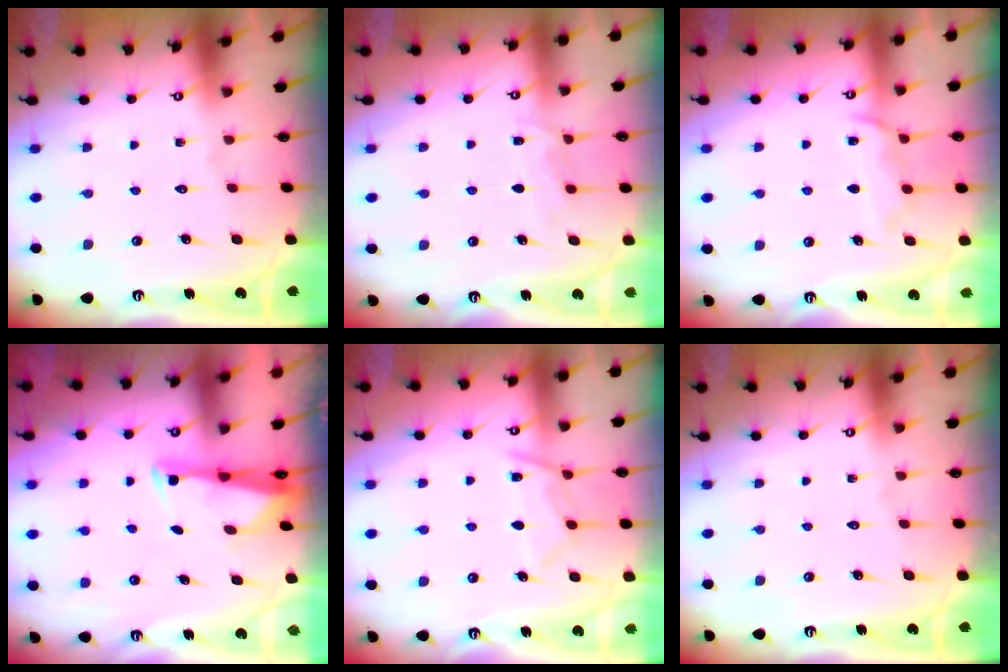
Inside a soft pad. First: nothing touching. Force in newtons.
{"total": 6.3, "press": 6.3, "slide": 0.7}
{"total": 9.2, "press": 9.1, "slide": 0.9}
{"total": 2.7, "press": 2.6, "slide": 0.7}
{"total": 8.9, "press": 8.9, "slide": 0.9}
{"total": 0.0}